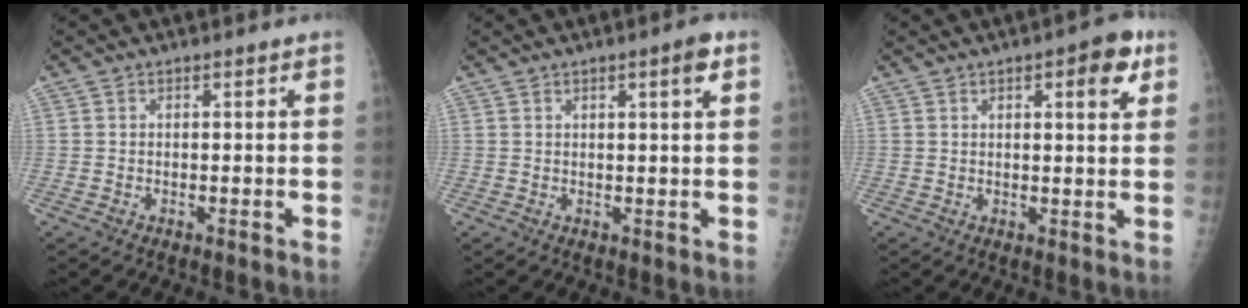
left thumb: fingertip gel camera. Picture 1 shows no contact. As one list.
[{"total": 3.1, "force": [1.4, 0.4, 2.8], "torque": [-0.037, -0.004, 0.020]}, {"total": 6.5, "force": [3.0, 2.2, 5.4], "torque": [-0.052, -0.007, 0.033]}]